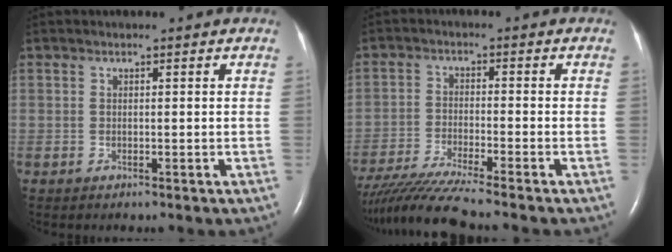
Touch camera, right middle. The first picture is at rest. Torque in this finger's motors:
{"motor_torque": [0.80, -1.00, 0.28, 0.11]}